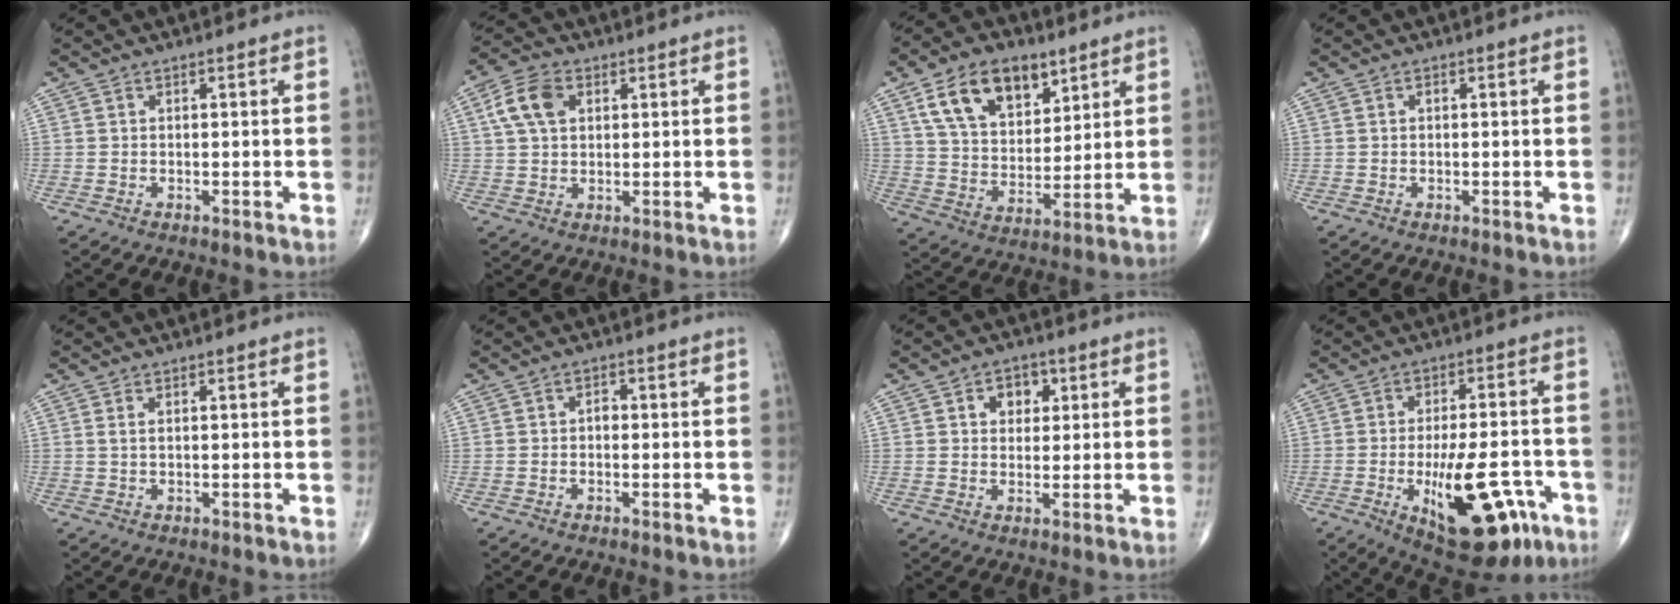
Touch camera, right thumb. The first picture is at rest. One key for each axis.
{"total": 7.6, "fx": 2.4, "fy": 5.0, "fz": 5.2, "tx": -0.096, "ty": 0.009, "tz": 0.041}
{"total": 15.0, "fx": 7.9, "fy": 8.9, "fz": 9.2, "tx": -0.123, "ty": -0.030, "tz": 0.148}
{"total": 0.5, "fx": 0.1, "fy": 0.3, "fz": 0.4, "tx": -0.006, "ty": 0.001, "tz": 0.001}
{"total": 1.1, "fx": 0.4, "fy": 0.3, "fz": 1.0, "tx": -0.024, "ty": 0.005, "tz": 0.011}
{"total": 1.4, "fx": -0.2, "fy": 1.0, "fz": 1.0, "tx": -0.007, "ty": 0.004, "tz": -0.006}
{"total": 4.9, "fx": 1.7, "fy": 3.7, "fz": 2.8, "tx": -0.010, "ty": -0.002, "tz": 0.020}
{"total": 18.4, "fx": -7.1, "fy": 7.7, "fz": 15.1, "tx": -0.195, "ty": 0.025, "tz": -0.087}